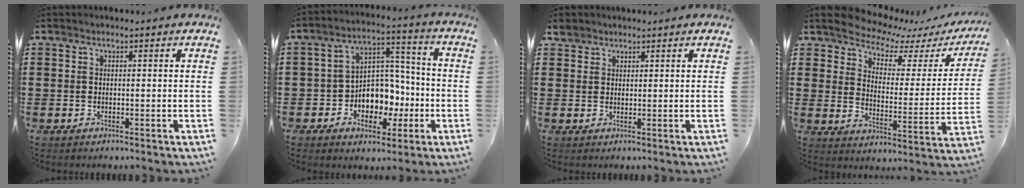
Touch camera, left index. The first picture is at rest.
{"total": 7.6, "force": [-1.9, 6.6, 3.3], "torque": [-0.058, 0.011, -0.030]}
{"total": 1.8, "force": [1.6, 0.9, 0.1], "torque": [-0.007, 0.005, 0.032]}
{"total": 5.6, "force": [5.4, 1.2, 1.0], "torque": [-0.055, -0.043, 0.092]}